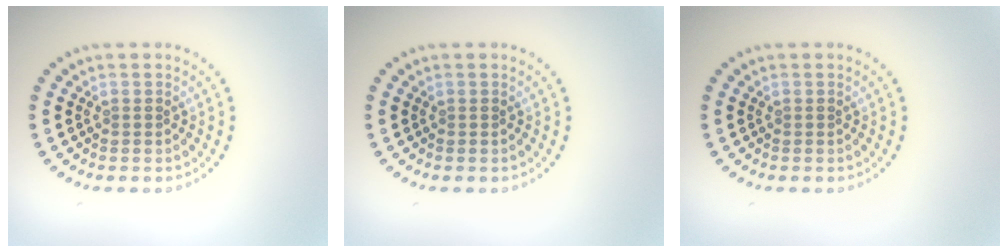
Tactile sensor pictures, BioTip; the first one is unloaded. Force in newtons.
{"total": 0.0}
{"total": 0.0}